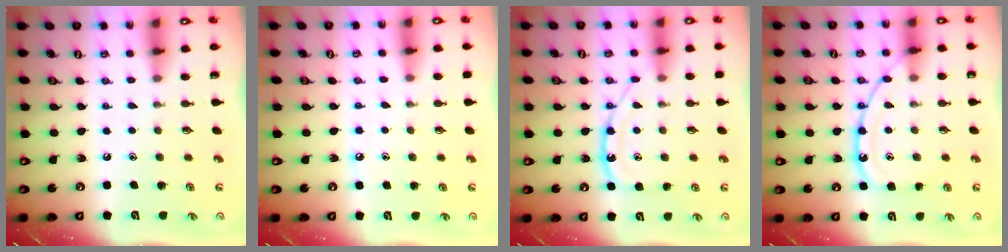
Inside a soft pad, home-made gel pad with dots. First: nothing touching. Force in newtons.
{"total": 4.9, "press": 4.8, "slide": 0.6}
{"total": 13.4, "press": 13.3, "slide": 1.1}
{"total": 13.0, "press": 13.0, "slide": 1.2}